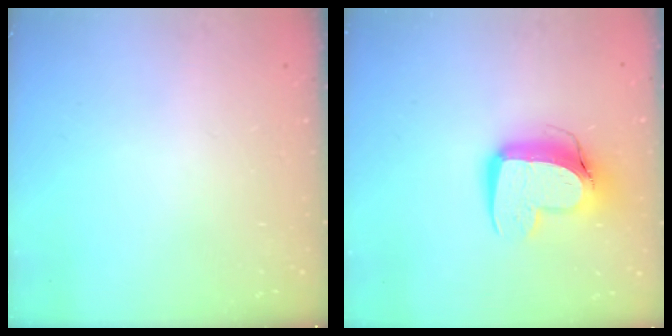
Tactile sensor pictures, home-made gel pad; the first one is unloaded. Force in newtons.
{"total": 12.9, "press": 12.9, "slide": 1.2}